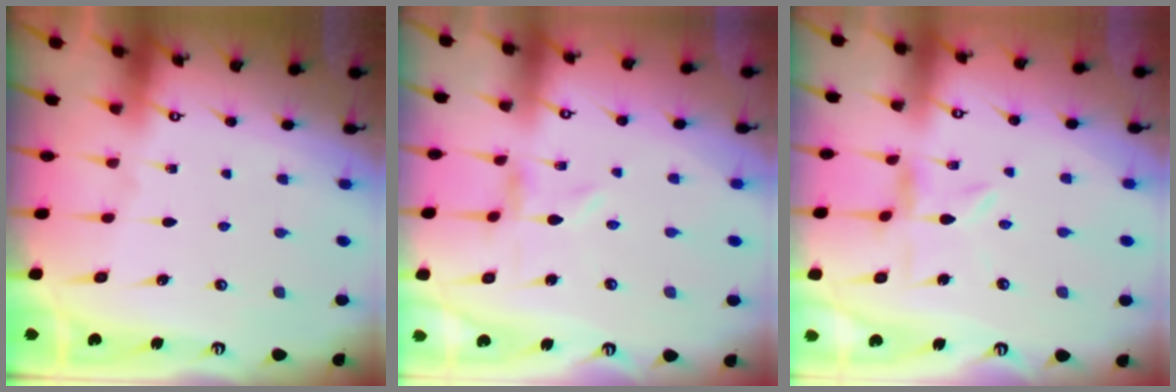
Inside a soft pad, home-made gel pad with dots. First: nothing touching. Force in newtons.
{"total": 0.0}
{"total": 2.5, "press": 2.5, "slide": 0.3}